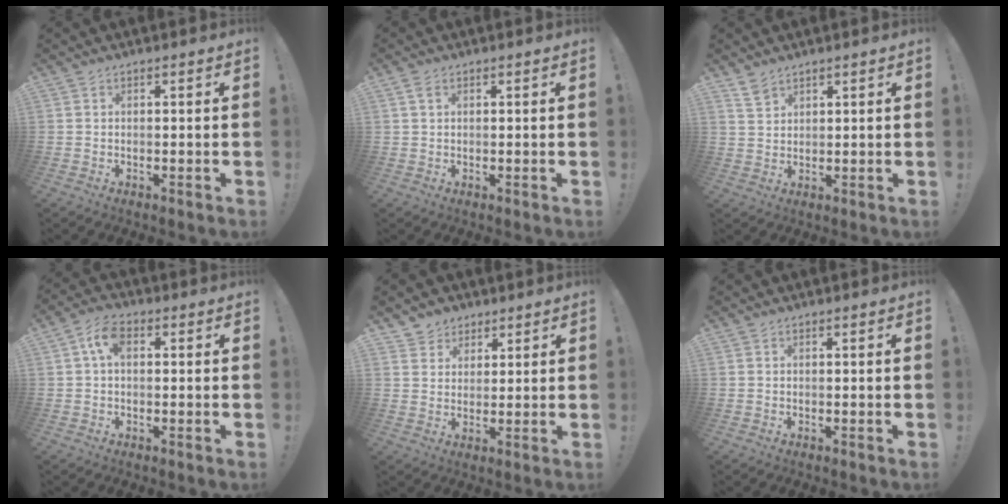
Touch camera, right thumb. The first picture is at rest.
{"total": 2.0, "force": [1.0, 1.2, 1.2], "torque": [-0.022, 0.003, 0.019]}
{"total": 4.2, "force": [3.3, 2.2, 1.4], "torque": [-0.016, -0.021, 0.062]}
{"total": 6.2, "force": [1.4, 3.5, 5.0], "torque": [-0.091, 0.005, 0.024]}
{"total": 5.1, "force": [3.2, 4.0, 0.0], "torque": [0.003, -0.027, 0.063]}
{"total": 0.0}